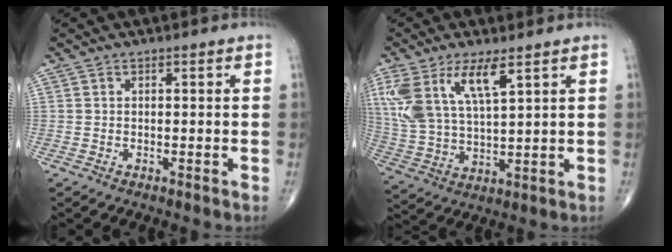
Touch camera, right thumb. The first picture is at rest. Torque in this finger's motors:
{"motor_torque": [-0.76, 0.96, 1.23, 0.73, 0.15]}